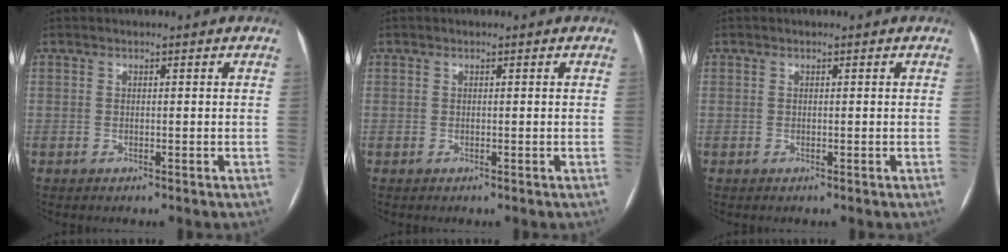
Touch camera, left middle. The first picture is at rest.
{"total": 0.0}
{"total": 0.0}